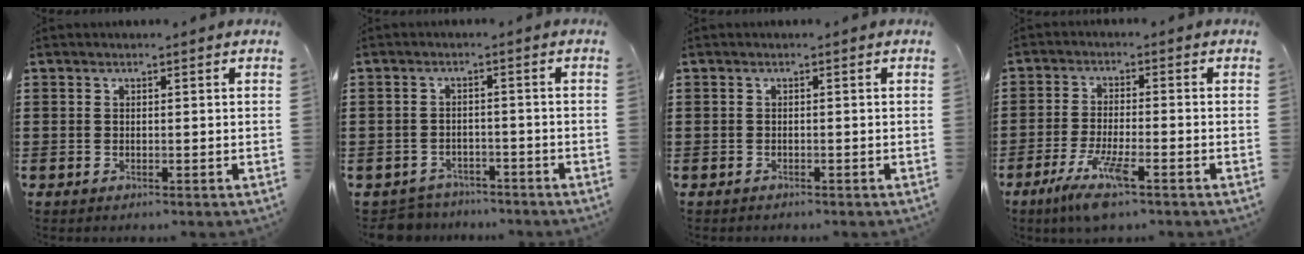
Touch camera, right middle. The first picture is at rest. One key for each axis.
{"total": 3.3, "fx": -3.2, "fy": 0.6, "fz": -0.3, "tx": -0.005, "ty": -0.003, "tz": -0.070}
{"total": 0.5, "fx": -0.5, "fy": 0.1, "fz": -0.1, "tx": 0.000, "ty": 0.000, "tz": -0.011}
{"total": 7.0, "fx": -4.3, "fy": 0.7, "fz": 5.4, "tx": -0.117, "ty": -0.016, "tz": -0.081}